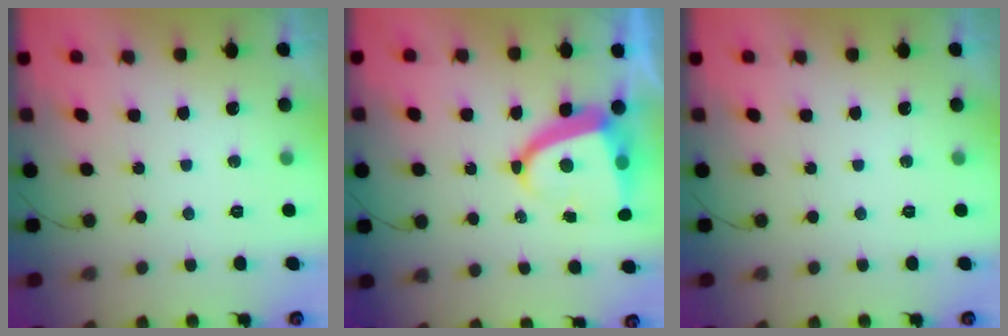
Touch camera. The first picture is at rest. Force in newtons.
{"total": 9.9, "press": 9.9, "slide": 1.4}
{"total": 0.0}